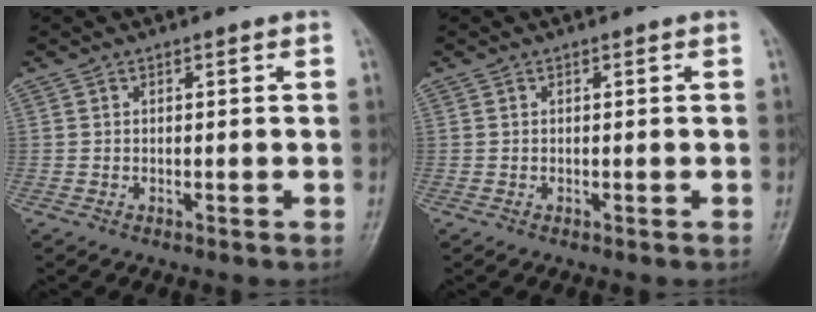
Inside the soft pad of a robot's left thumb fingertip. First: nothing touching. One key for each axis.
{"total": 0.0}